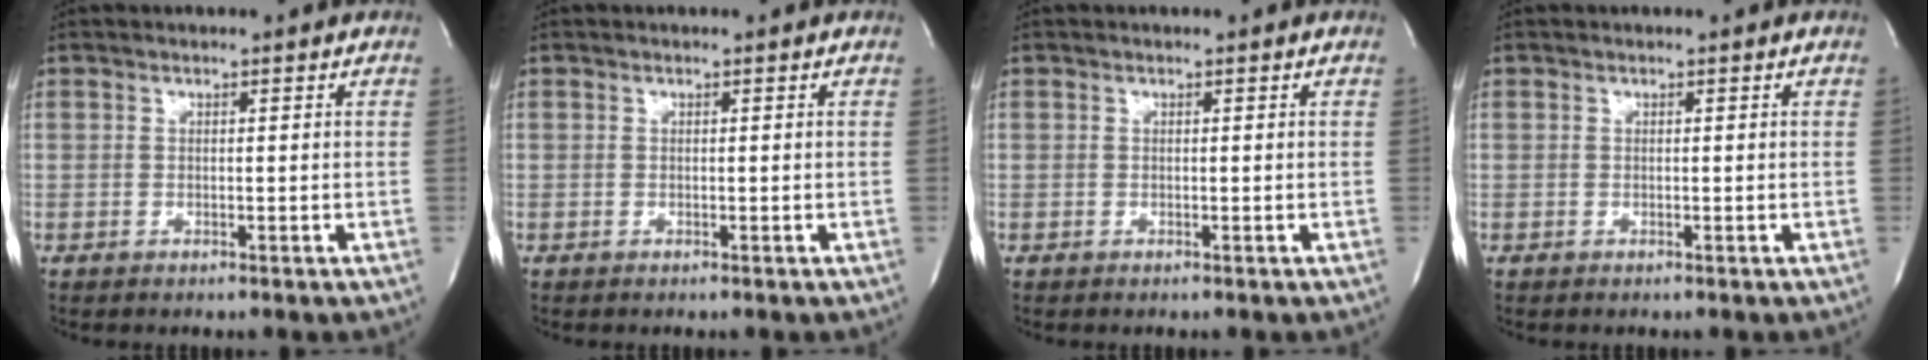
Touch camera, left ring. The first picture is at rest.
{"total": 0.0}
{"total": 0.0}
{"total": 0.0}